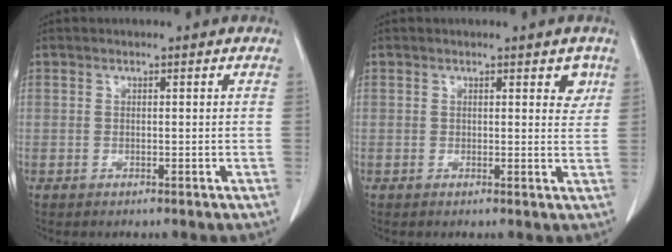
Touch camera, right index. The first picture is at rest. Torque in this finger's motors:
{"motor_torque": [-0.01, 0.06, 0.04, 0.00]}